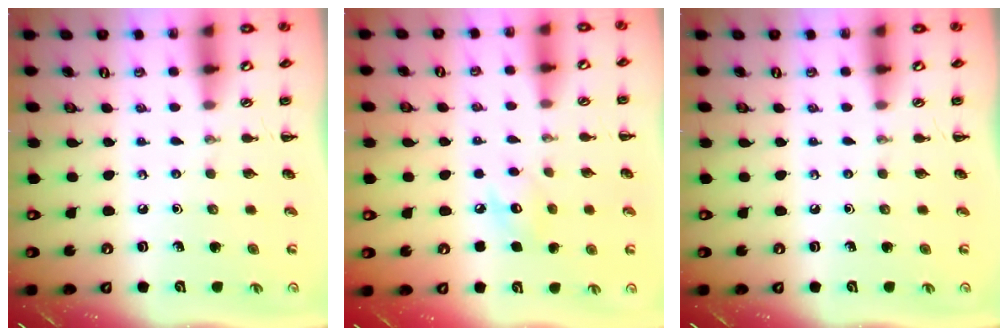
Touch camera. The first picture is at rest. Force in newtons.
{"total": 6.9, "press": 6.9, "slide": 1.1}
{"total": 0.0}